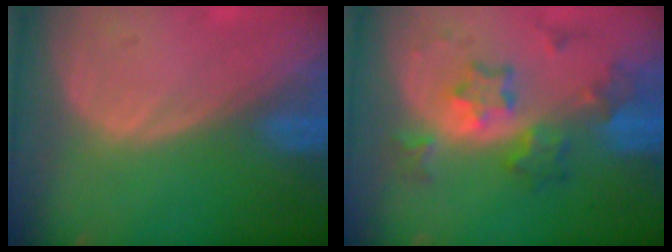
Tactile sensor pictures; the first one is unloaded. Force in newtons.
{"total": 6.5, "press": 6.5, "slide": 0.2}